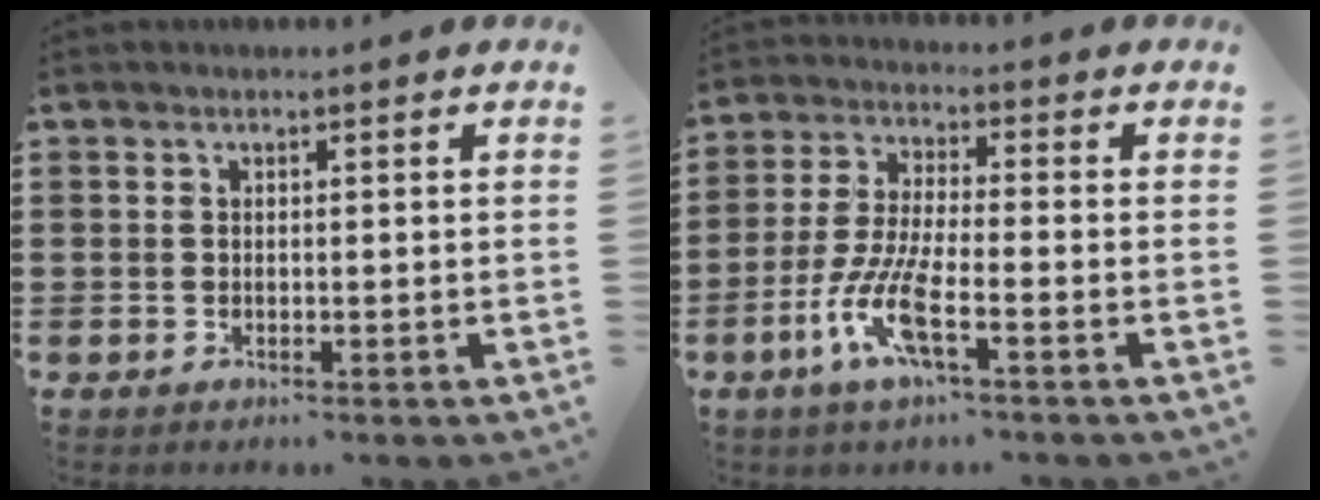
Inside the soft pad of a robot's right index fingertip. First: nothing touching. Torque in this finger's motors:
{"motor_torque": [2.13, 0.00, 0.81, 0.21]}